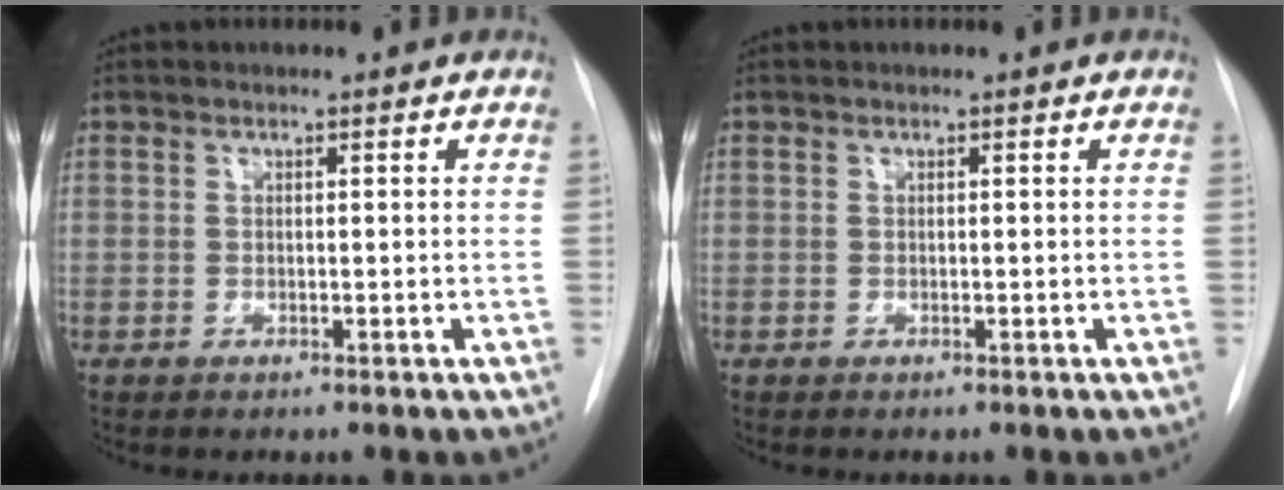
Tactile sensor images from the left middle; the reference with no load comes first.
{"total": 0.0}